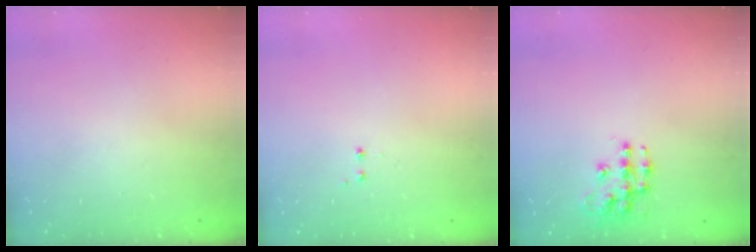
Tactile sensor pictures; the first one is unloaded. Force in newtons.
{"total": 1.2, "press": 1.0, "slide": 0.6}
{"total": 10.9, "press": 10.9, "slide": 0.8}